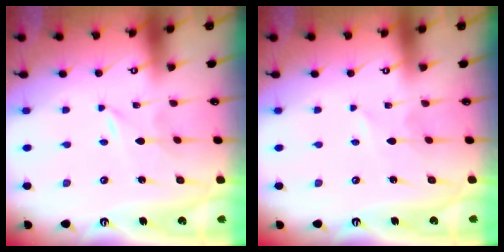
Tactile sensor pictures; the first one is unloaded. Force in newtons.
{"total": 1.7, "press": 1.7, "slide": 0.3}